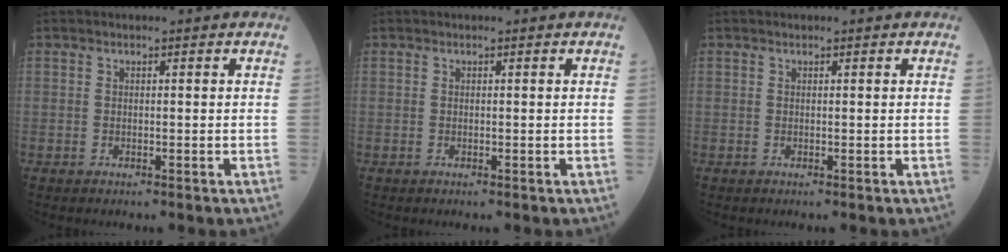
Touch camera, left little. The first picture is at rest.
{"total": 0.0}
{"total": 0.0}